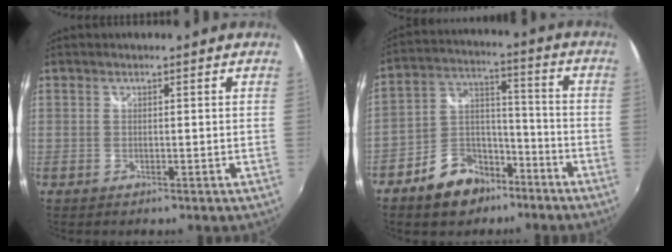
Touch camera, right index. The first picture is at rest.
{"total": 11.5, "force": [-7.6, 7.2, 4.8], "torque": [-0.102, 0.039, -0.119]}